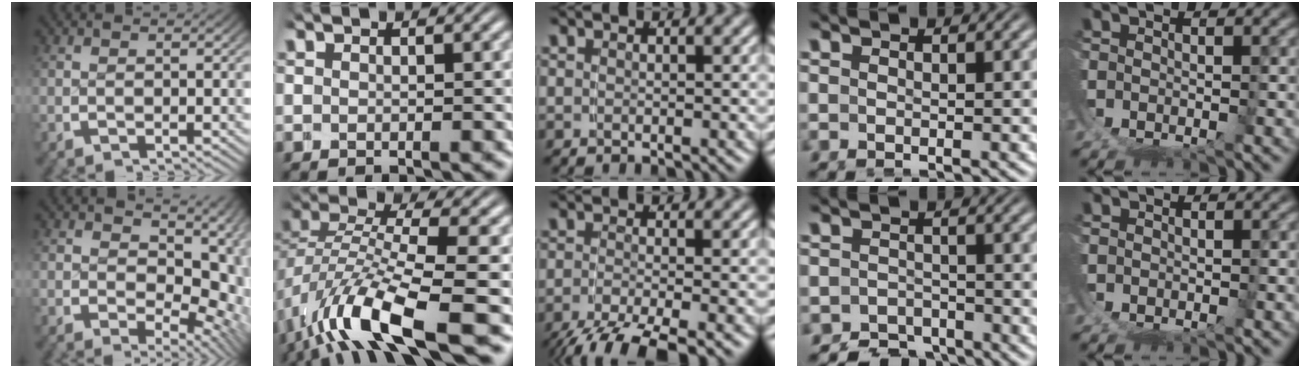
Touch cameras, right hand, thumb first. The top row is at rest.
{"thumb": {"total": 8.5, "force": [-0.2, 4.9, 6.9], "torque": [-0.093, -0.014, 0.006]}, "index": {"total": 8.2, "force": [-2.9, 3.6, 6.7], "torque": [-0.147, -0.032, -0.031]}, "middle": {"total": 5.4, "force": [-3.8, 1.7, 3.5], "torque": [-0.064, -0.021, -0.043]}, "ring": {"total": 6.3, "force": [-5.6, 2.8, 0.5], "torque": [0.015, -0.021, -0.099]}, "little": {"total": 0.8, "force": [0.4, -0.6, -0.2], "torque": [0.007, -0.003, 0.013]}}